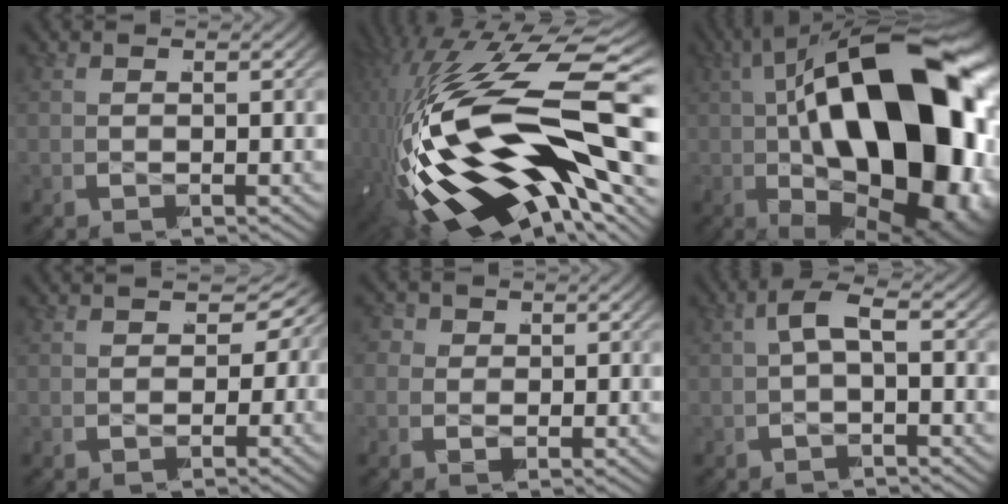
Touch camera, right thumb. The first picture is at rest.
{"total": 20.1, "force": [-4.4, 9.8, 17.0], "torque": [-0.369, -0.038, -0.049]}
{"total": 32.2, "force": [-2.6, 16.6, 27.4], "torque": [-0.447, -0.041, -0.015]}
{"total": 4.6, "force": [0.2, 2.8, 3.6], "torque": [-0.047, -0.012, 0.008]}
{"total": 2.7, "force": [0.2, 2.6, 0.9], "torque": [-0.028, -0.014, 0.005]}
{"total": 3.7, "force": [-0.3, 1.6, 3.3], "torque": [-0.058, 0.017, -0.015]}